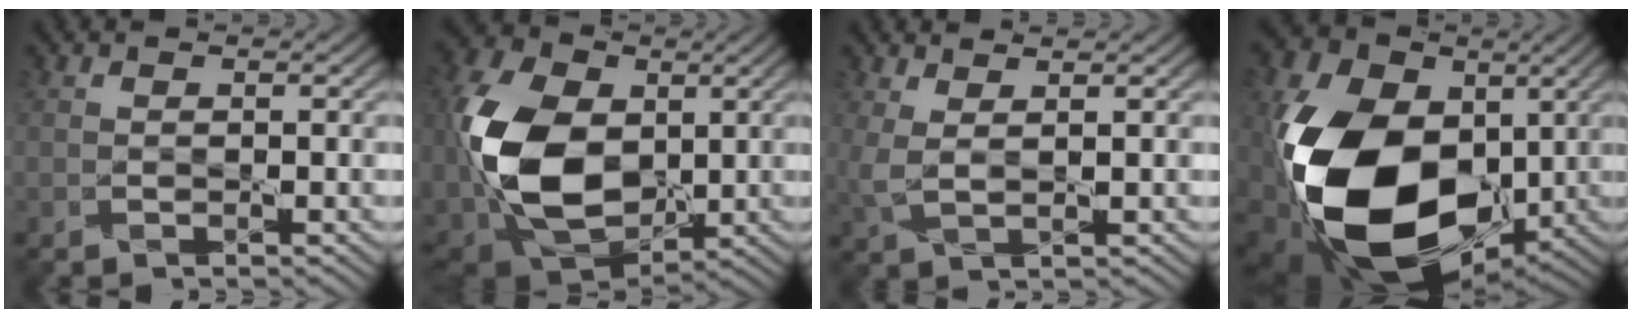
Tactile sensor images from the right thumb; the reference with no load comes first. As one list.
[{"total": 15.8, "force": [0.1, 11.0, 11.4], "torque": [-0.274, 0.000, -0.004]}, {"total": 3.0, "force": [1.6, 0.9, 2.4], "torque": [-0.061, 0.004, 0.035]}, {"total": 19.6, "force": [-2.0, 13.6, 14.0], "torque": [-0.320, -0.036, -0.033]}]